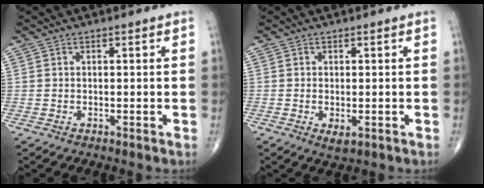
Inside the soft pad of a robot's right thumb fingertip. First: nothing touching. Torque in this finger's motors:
{"motor_torque": [-0.11, 0.11, 0.19, 0.24, -0.01]}